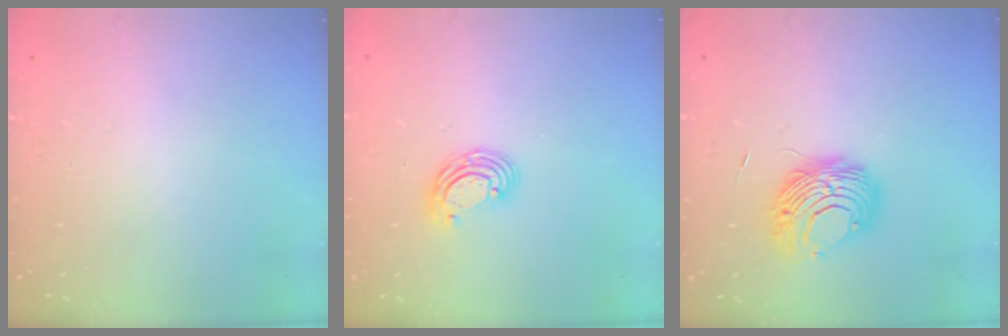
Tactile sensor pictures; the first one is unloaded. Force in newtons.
{"total": 6.5, "press": 6.4, "slide": 0.8}
{"total": 9.2, "press": 9.2, "slide": 0.5}